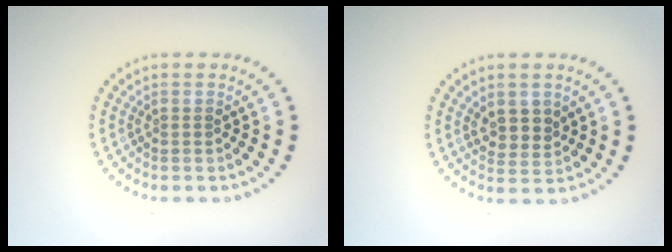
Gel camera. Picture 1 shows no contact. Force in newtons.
{"total": 2.4, "press": 2.2, "slide": 1.0}